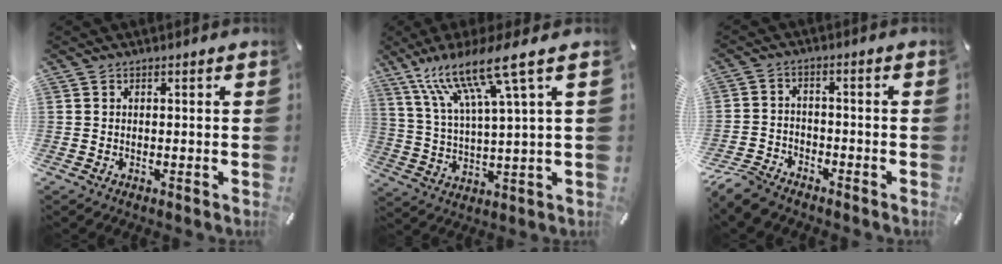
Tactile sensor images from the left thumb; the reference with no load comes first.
{"total": 15.8, "force": [9.5, 2.4, 12.4], "torque": [-0.262, -0.036, 0.155]}
{"total": 6.5, "force": [-5.7, 2.5, 1.9], "torque": [-0.048, 0.024, -0.113]}